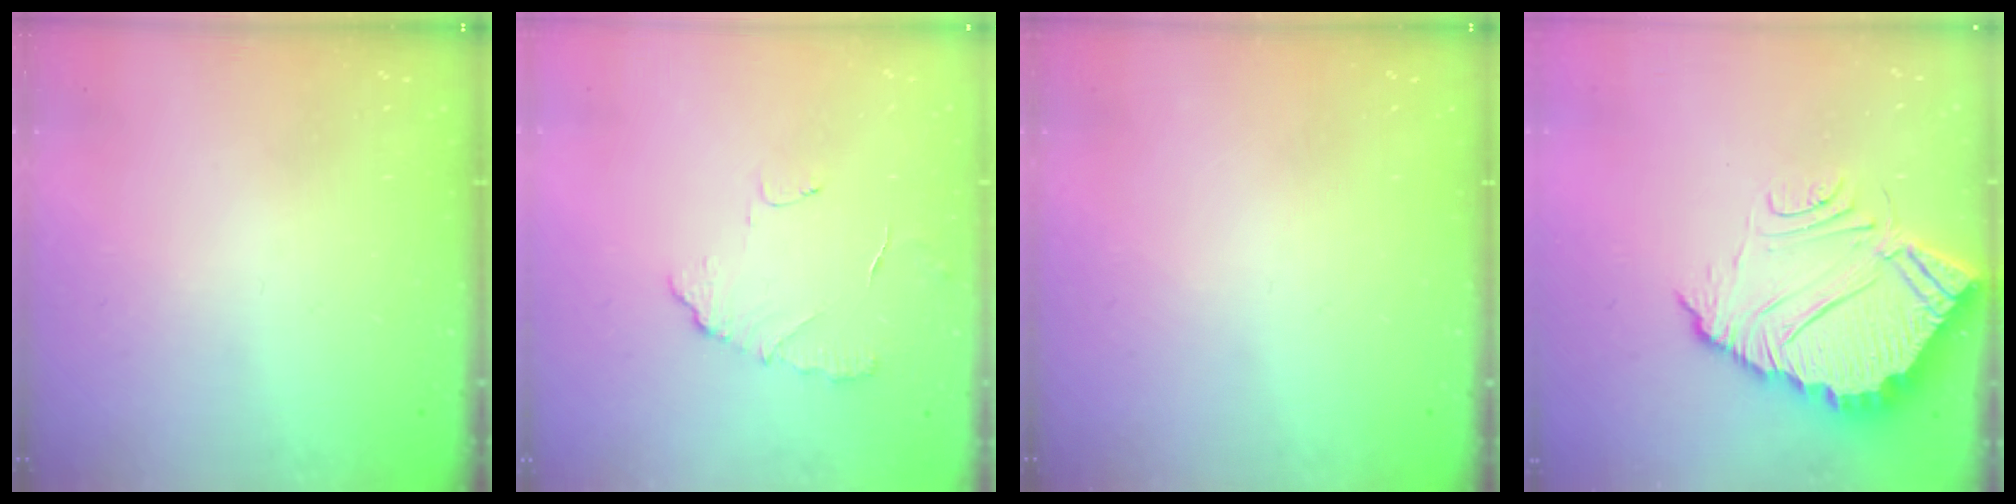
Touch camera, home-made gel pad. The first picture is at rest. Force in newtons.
{"total": 6.3, "press": 6.3, "slide": 0.4}
{"total": 0.0}
{"total": 9.2, "press": 9.2, "slide": 0.7}